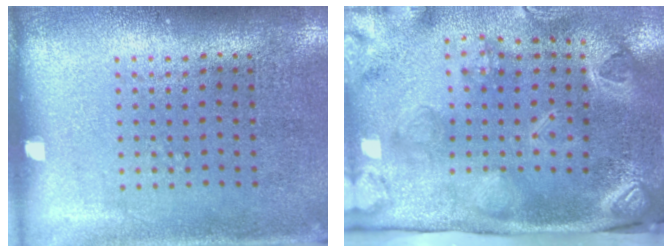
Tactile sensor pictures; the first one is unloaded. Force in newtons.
{"total": 4.2, "press": 3.1, "slide": 2.8}